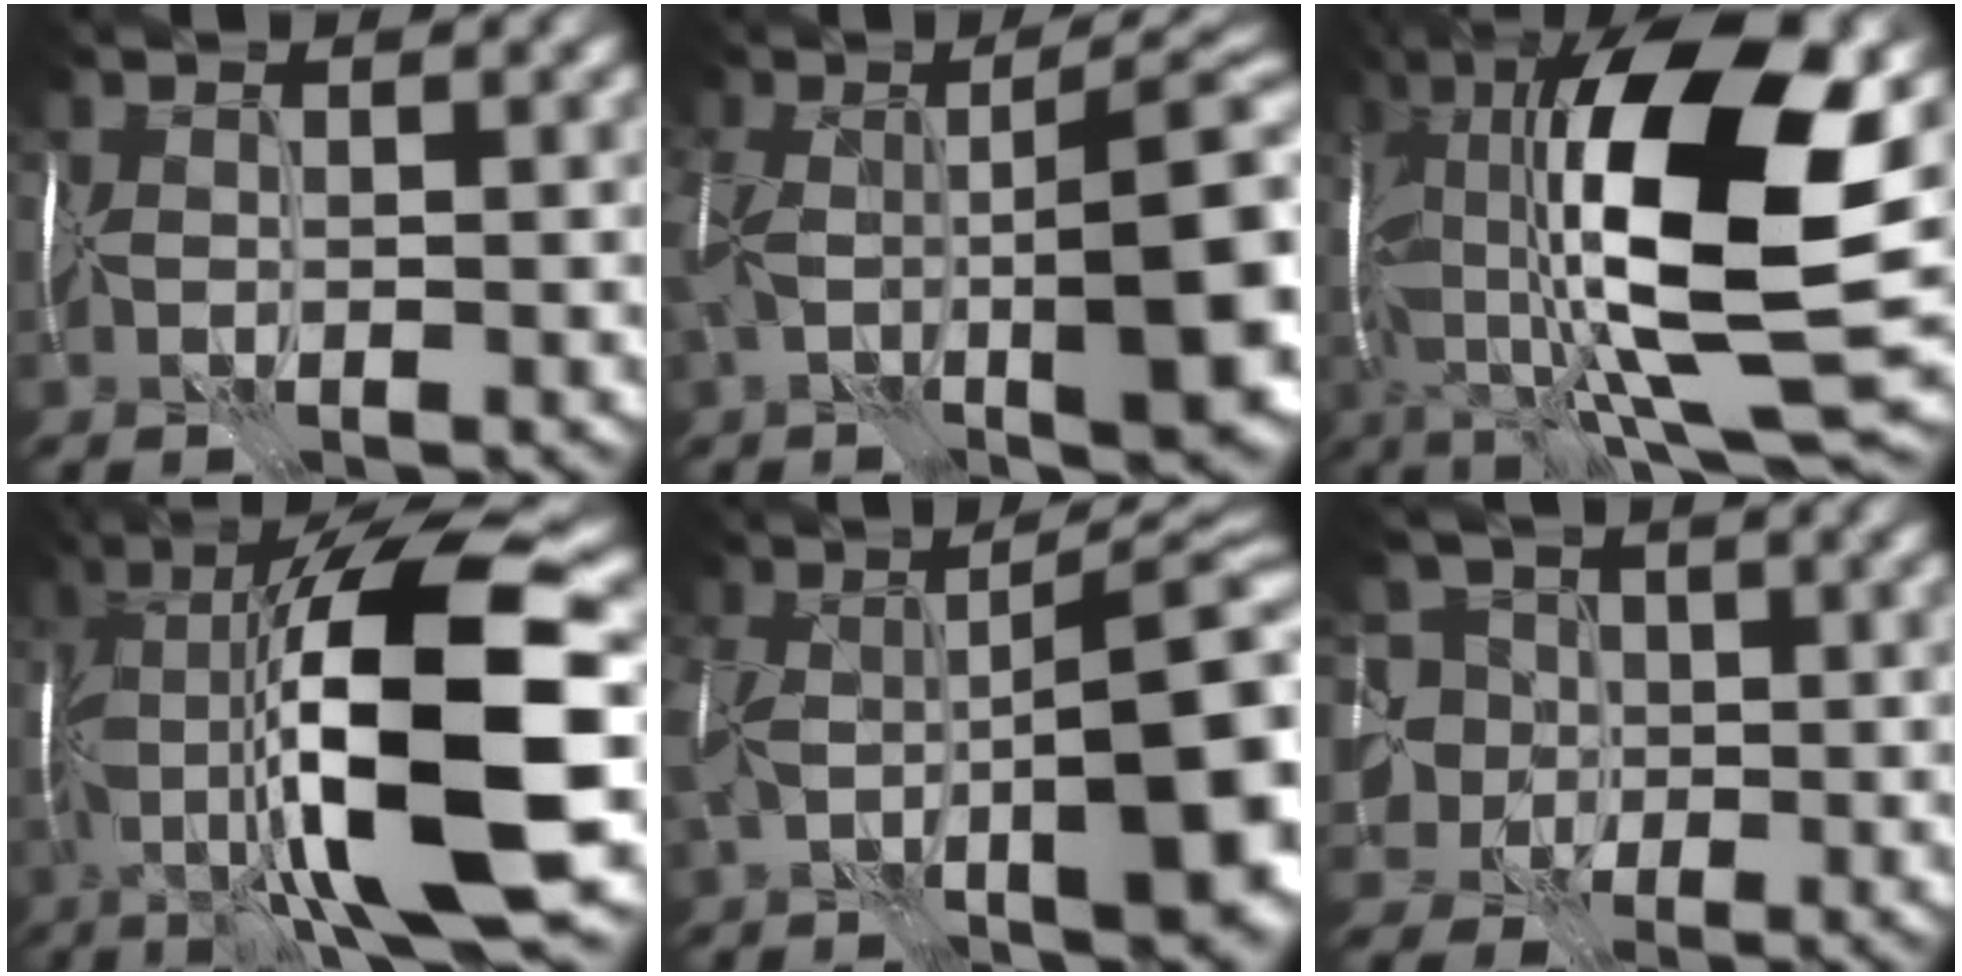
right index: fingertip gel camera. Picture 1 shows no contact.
{"total": 11.7, "force": [-1.2, 3.4, 11.1], "torque": [-0.186, 0.004, -0.016]}
{"total": 17.3, "force": [1.9, 6.5, 16.0], "torque": [-0.307, 0.014, 0.031]}
{"total": 15.1, "force": [-1.7, 3.3, 14.6], "torque": [-0.249, 0.029, -0.023]}
{"total": 13.0, "force": [-1.9, 4.4, 12.0], "torque": [-0.199, 0.000, -0.028]}
{"total": 7.7, "force": [-0.7, 7.2, 2.7], "torque": [-0.063, 0.026, -0.051]}